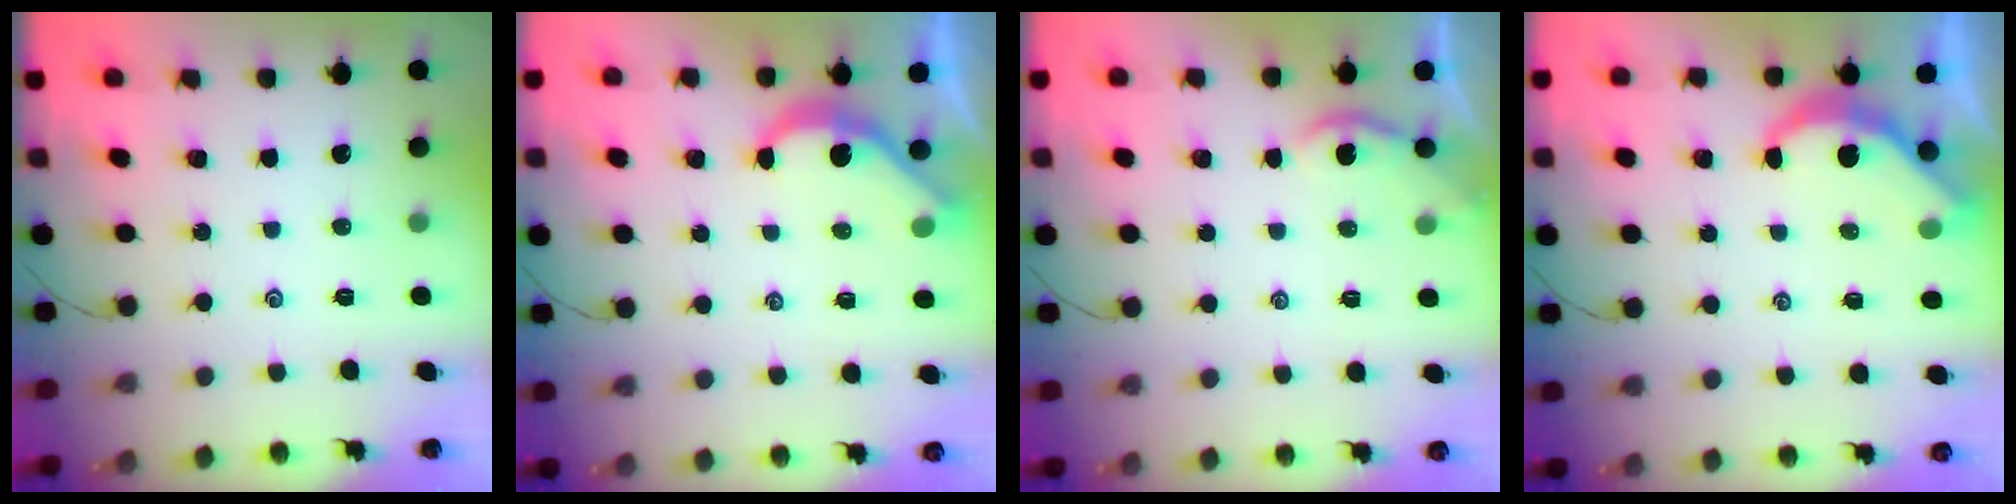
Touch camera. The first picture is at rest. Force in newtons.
{"total": 5.3, "press": 5.3, "slide": 0.2}
{"total": 1.8, "press": 1.7, "slide": 0.5}
{"total": 5.5, "press": 5.5, "slide": 0.2}